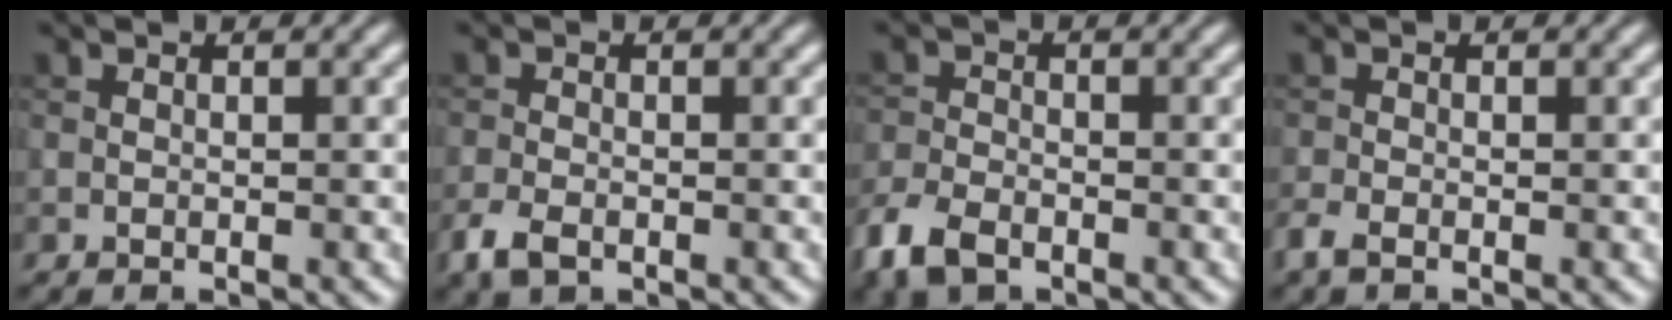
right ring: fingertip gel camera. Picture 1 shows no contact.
{"total": 2.6, "force": [-1.5, 1.4, 1.6], "torque": [-0.037, -0.006, -0.037]}
{"total": 4.6, "force": [-3.1, 2.3, 2.4], "torque": [-0.057, -0.008, -0.073]}
{"total": 1.5, "force": [-1.0, 0.6, 0.9], "torque": [-0.023, -0.006, -0.027]}